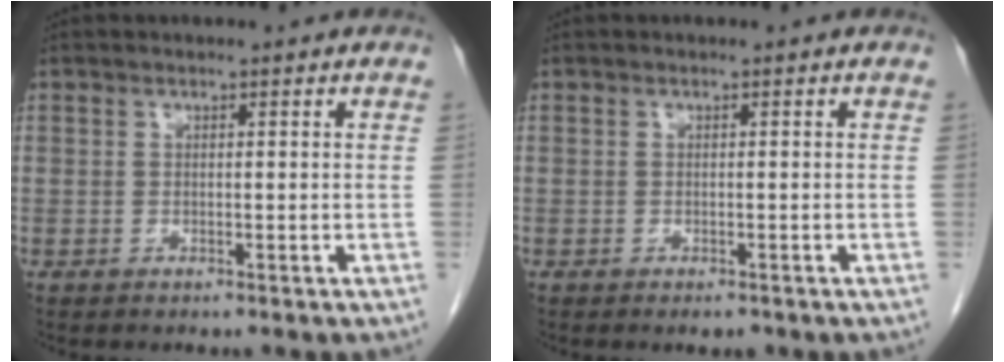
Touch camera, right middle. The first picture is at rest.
{"total": 1.2, "force": [-0.8, 0.4, 0.7], "torque": [-0.011, -0.002, -0.005]}